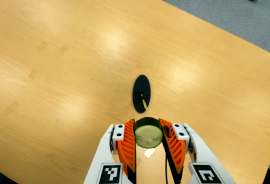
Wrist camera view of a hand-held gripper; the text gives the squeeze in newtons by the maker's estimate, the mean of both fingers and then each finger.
{"total": 11.4, "left": 11.0, "right": 11.8}